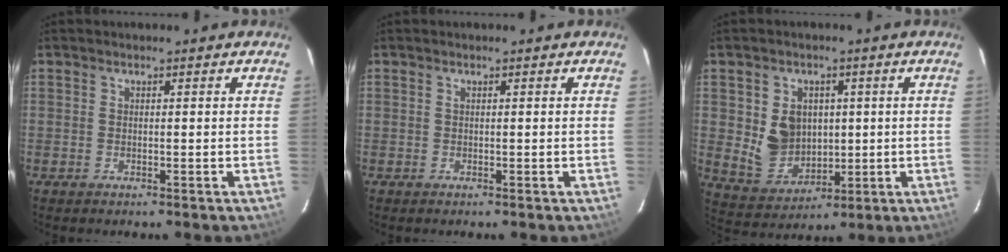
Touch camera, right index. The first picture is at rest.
{"total": 0.0}
{"total": 9.8, "force": [1.2, 7.9, 5.8], "torque": [-0.121, 0.000, 0.048]}